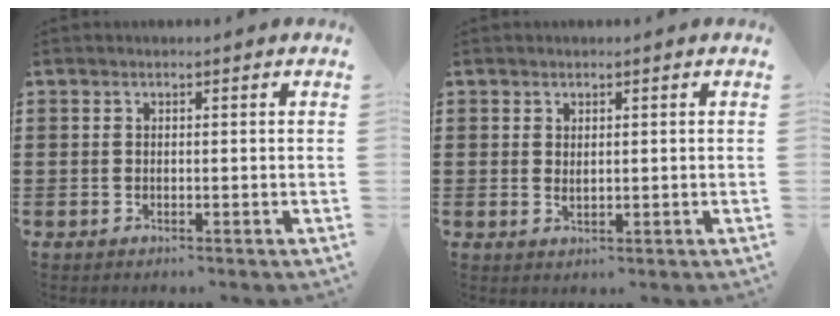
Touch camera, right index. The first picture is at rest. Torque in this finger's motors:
{"motor_torque": [0.77, 1.37, -0.03, 0.00]}